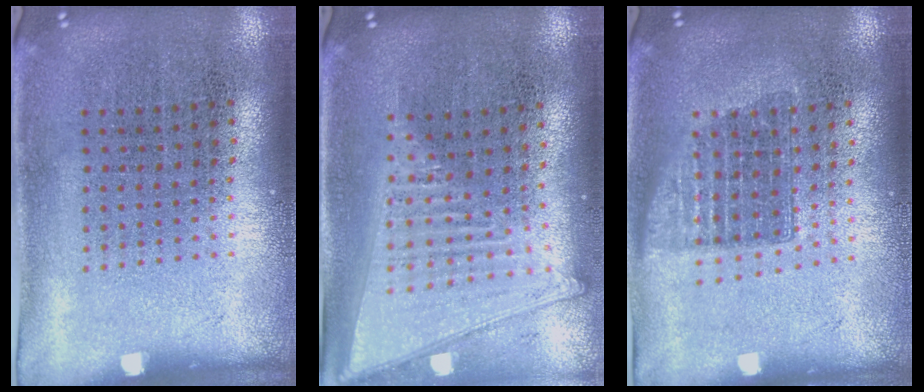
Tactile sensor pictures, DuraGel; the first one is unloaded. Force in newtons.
{"total": 1.9, "press": 1.7, "slide": 0.9}
{"total": 1.3, "press": 1.1, "slide": 0.8}